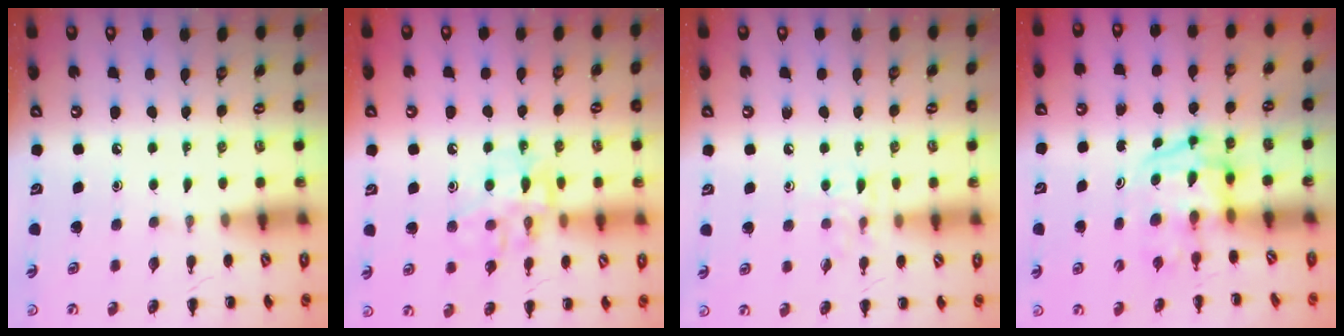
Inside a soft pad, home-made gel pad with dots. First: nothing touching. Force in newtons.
{"total": 11.8, "press": 11.8, "slide": 1.2}
{"total": 6.6, "press": 6.5, "slide": 1.0}
{"total": 4.0, "press": 3.9, "slide": 0.6}